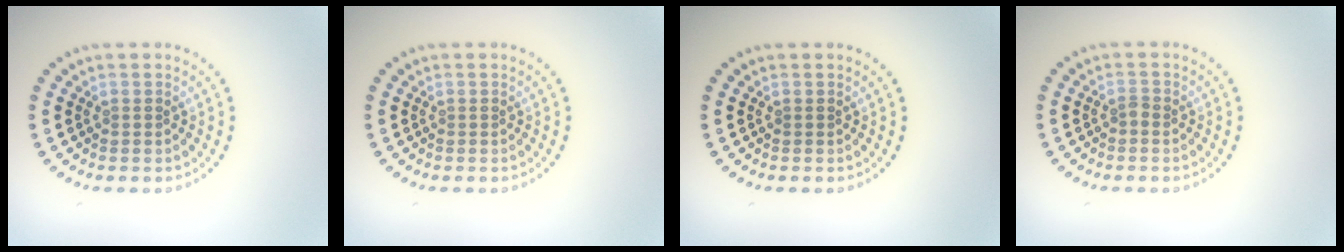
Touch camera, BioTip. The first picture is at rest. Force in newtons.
{"total": 0.0}
{"total": 0.0}
{"total": 0.6, "press": 0.5, "slide": 0.4}